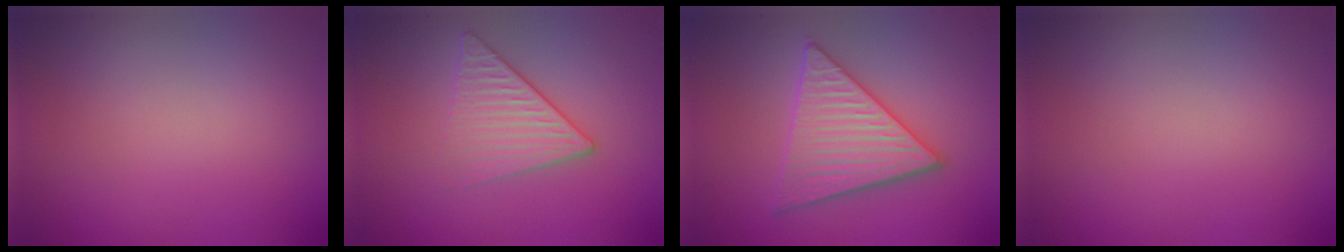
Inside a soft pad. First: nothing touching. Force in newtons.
{"total": 3.3, "press": 2.9, "slide": 1.5}
{"total": 5.1, "press": 5.0, "slide": 0.6}
{"total": 0.0}